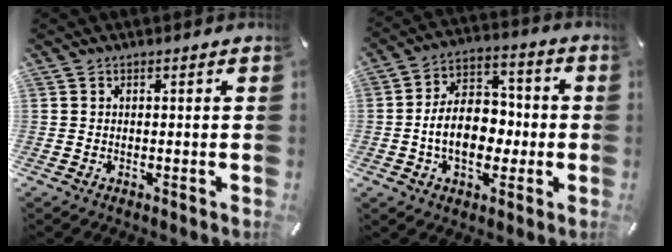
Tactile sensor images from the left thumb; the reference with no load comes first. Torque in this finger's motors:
{"motor_torque": [0.36, 0.40, 1.81, 0.67, 0.22]}